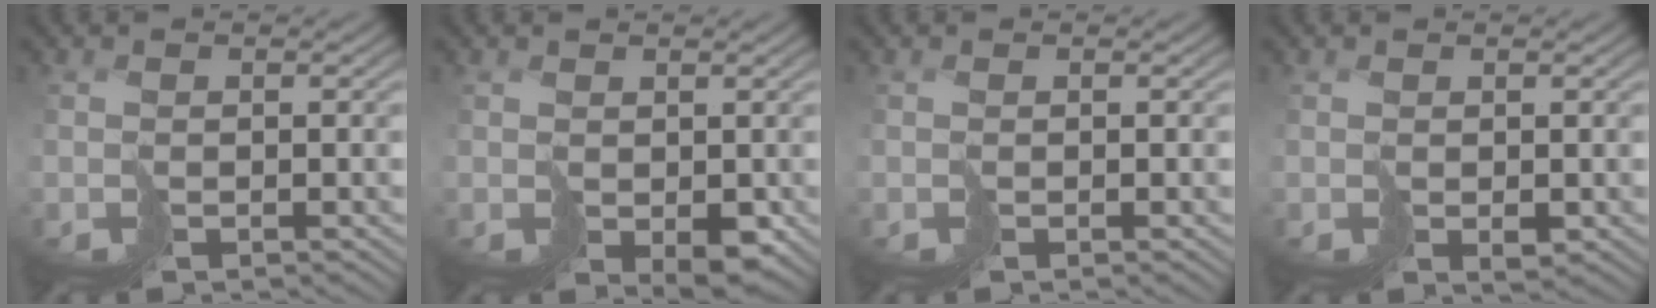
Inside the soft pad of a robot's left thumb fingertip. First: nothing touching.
{"total": 2.4, "force": [0.4, 1.6, 1.7], "torque": [-0.034, -0.008, 0.016]}
{"total": 0.0}
{"total": 1.0, "force": [0.4, 0.6, 0.8], "torque": [-0.018, -0.002, 0.014]}